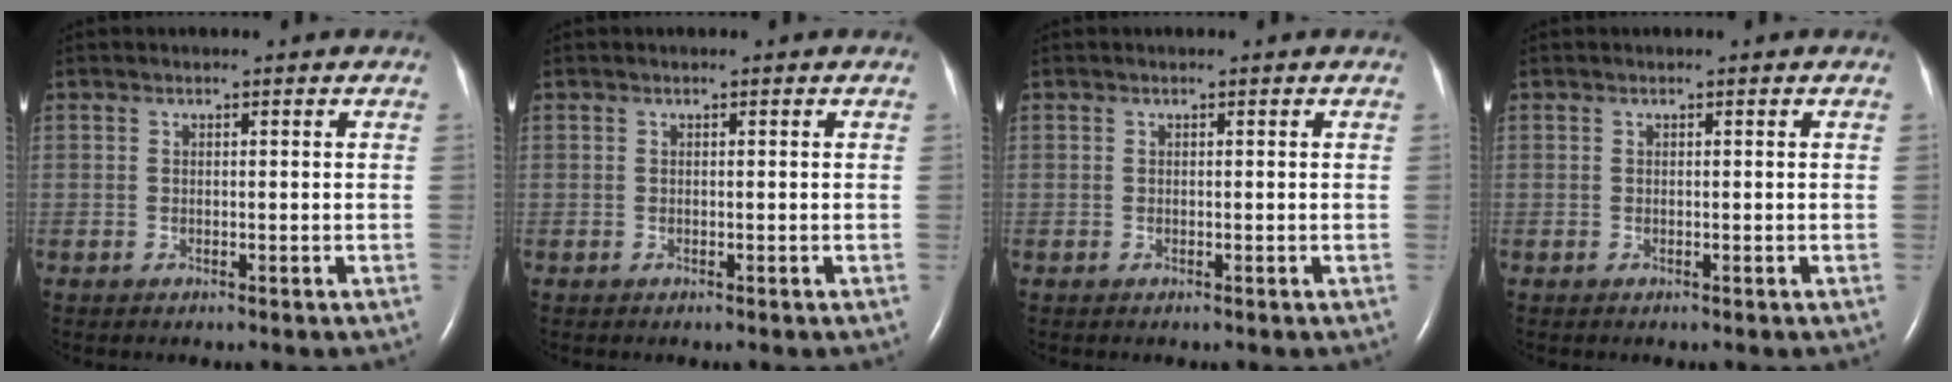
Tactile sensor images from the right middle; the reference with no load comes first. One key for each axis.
{"total": 0.0}
{"total": 0.0}
{"total": 0.0}